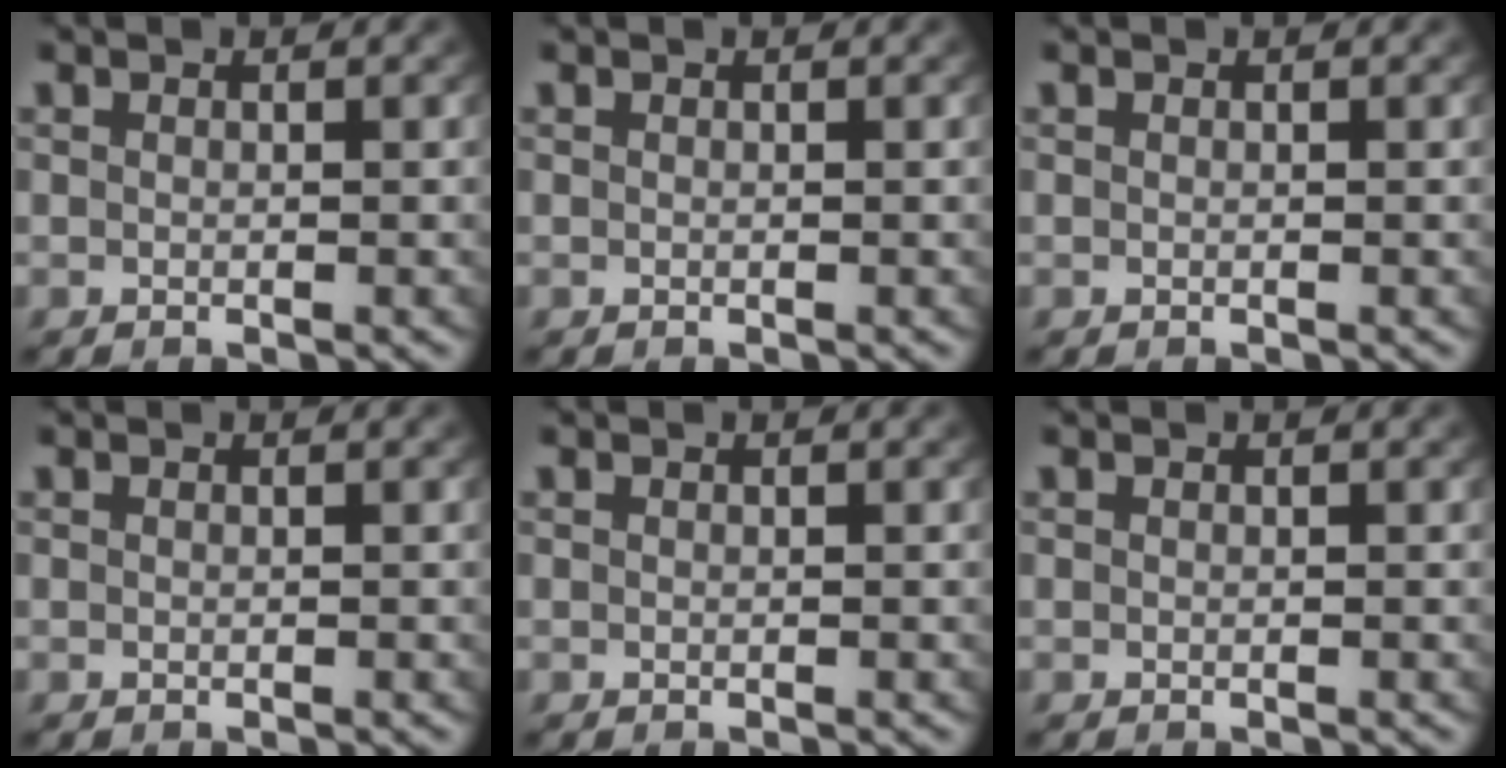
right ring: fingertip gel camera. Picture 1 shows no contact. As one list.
[{"total": 0.0}, {"total": 0.0}, {"total": 0.0}, {"total": 0.0}, {"total": 0.0}]